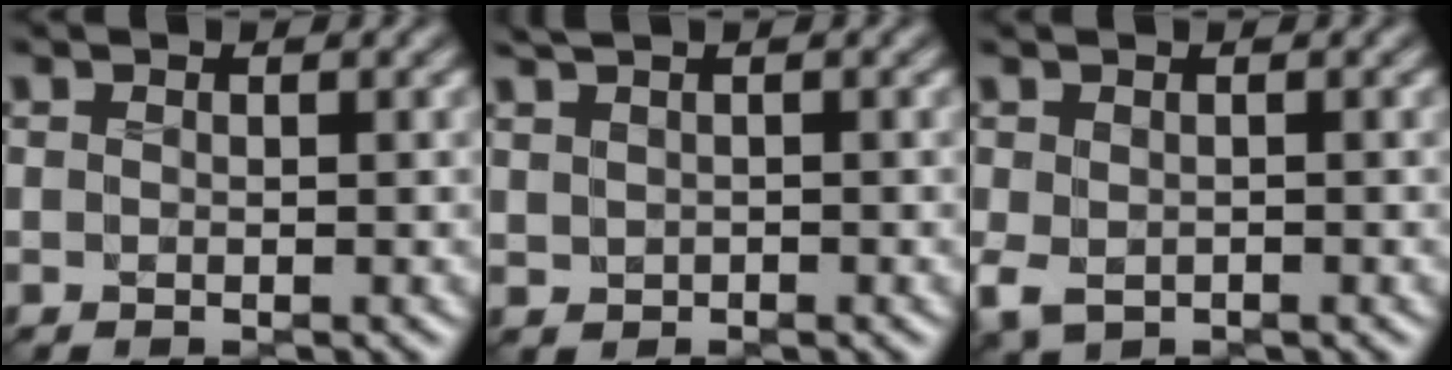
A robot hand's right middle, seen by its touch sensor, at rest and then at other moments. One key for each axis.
{"total": 1.1, "fx": 1.1, "fy": 0.2, "fz": 0.2, "tx": -0.009, "ty": 0.009, "tz": 0.024}
{"total": 1.8, "fx": -0.2, "fy": 1.3, "fz": 1.2, "tx": -0.039, "ty": 0.002, "tz": -0.004}